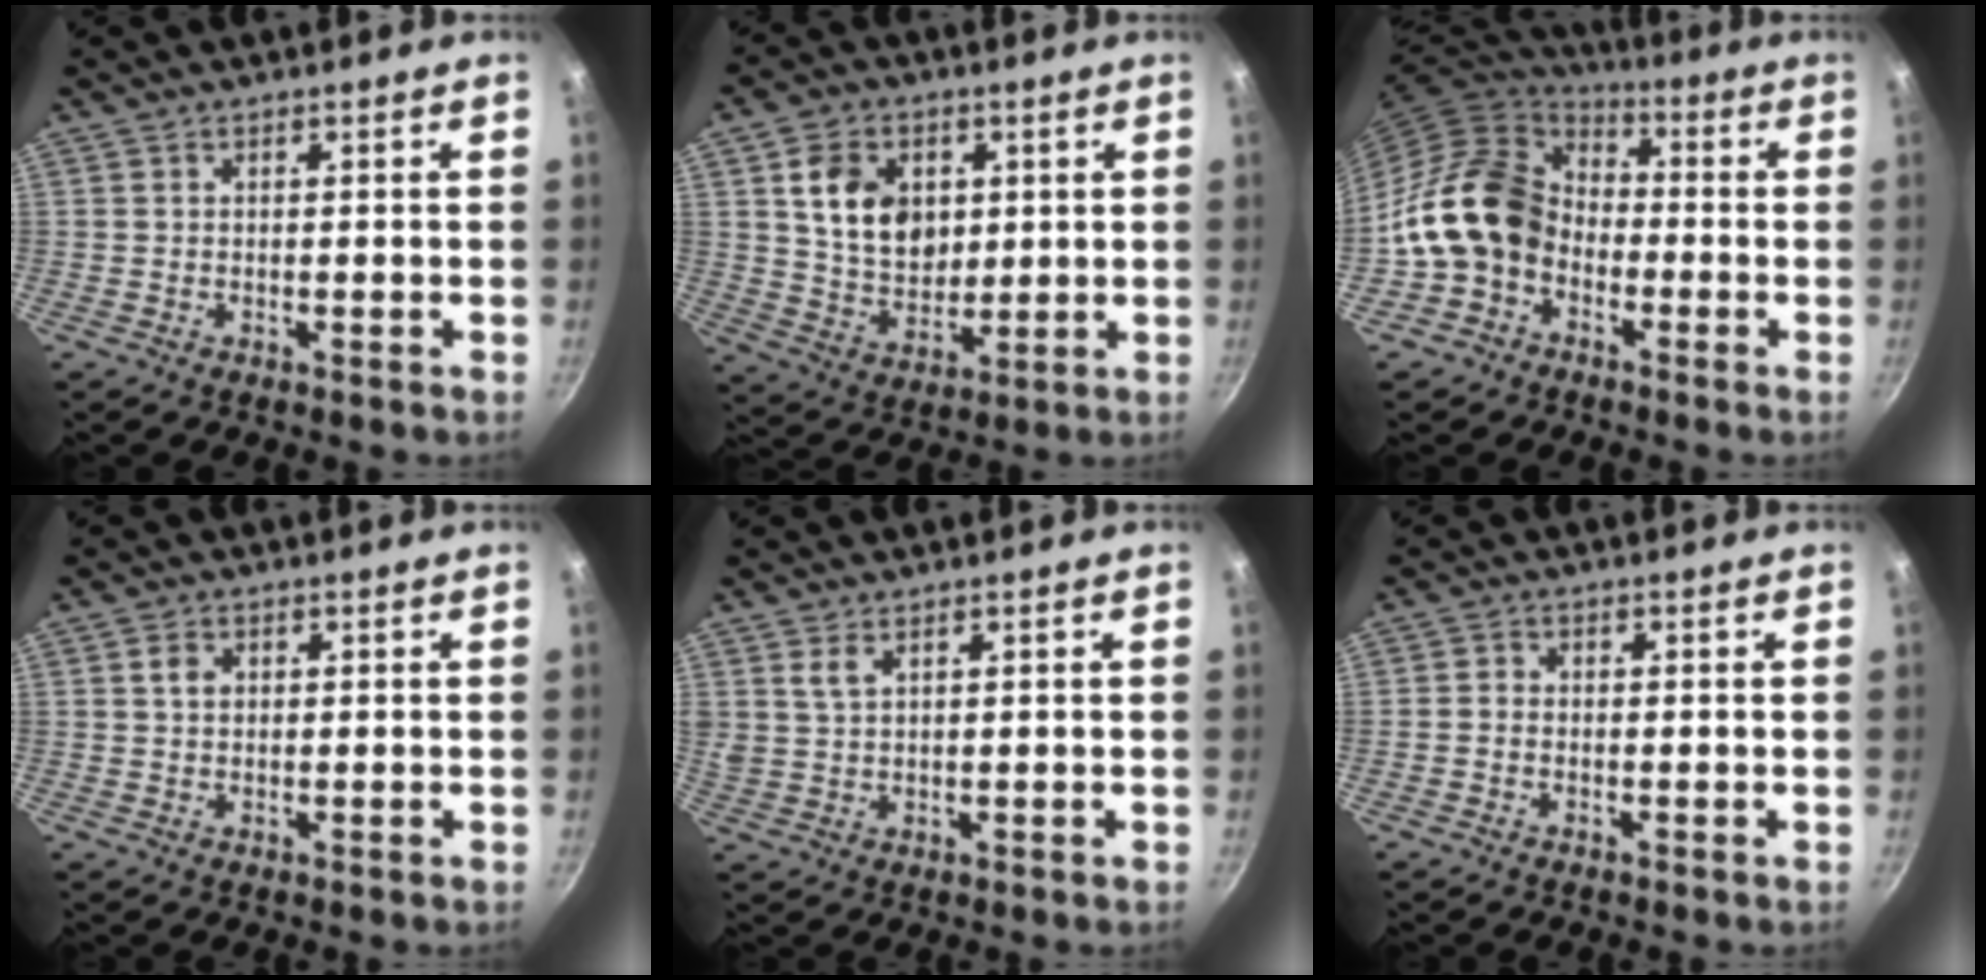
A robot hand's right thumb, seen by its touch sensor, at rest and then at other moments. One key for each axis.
{"total": 11.8, "fx": 3.0, "fy": 9.0, "fz": 6.9, "tx": -0.091, "ty": -0.013, "tz": 0.058}
{"total": 14.2, "fx": -3.8, "fy": 11.2, "fz": 7.8, "tx": -0.105, "ty": 0.048, "tz": -0.091}
{"total": 2.0, "fx": 0.5, "fy": 1.6, "fz": 1.2, "tx": -0.013, "ty": 0.003, "tz": 0.007}
{"total": 2.9, "fx": 1.6, "fy": 1.5, "fz": 1.8, "tx": -0.034, "ty": -0.006, "tz": 0.034}
{"total": 1.5, "fx": -0.7, "fy": 1.2, "fz": 0.6, "tx": -0.007, "ty": 0.009, "tz": -0.017}